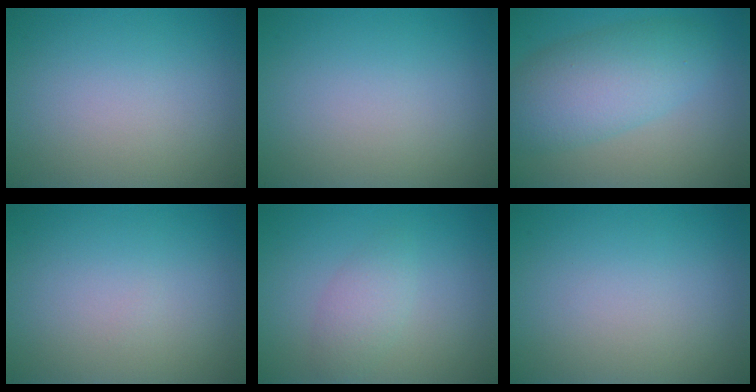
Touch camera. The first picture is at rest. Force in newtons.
{"total": 0.0}
{"total": 6.3, "press": 6.3, "slide": 0.2}
{"total": 0.0}
{"total": 2.0, "press": 2.0, "slide": 0.1}
{"total": 0.0}